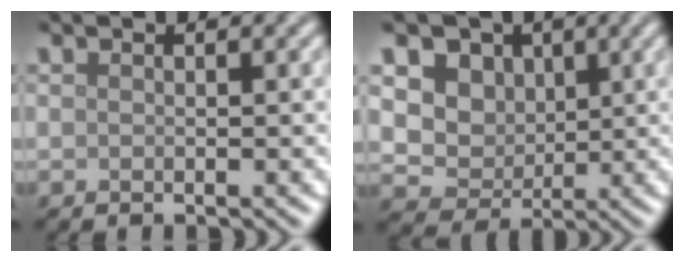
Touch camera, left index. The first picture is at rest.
{"total": 7.6, "force": [2.8, 6.1, 3.6], "torque": [-0.070, 0.005, 0.040]}